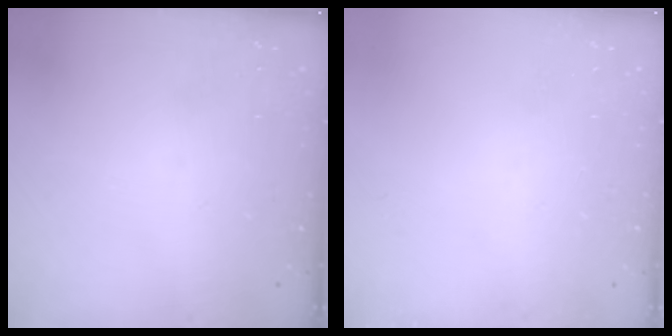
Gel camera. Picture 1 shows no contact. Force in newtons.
{"total": 0.0}